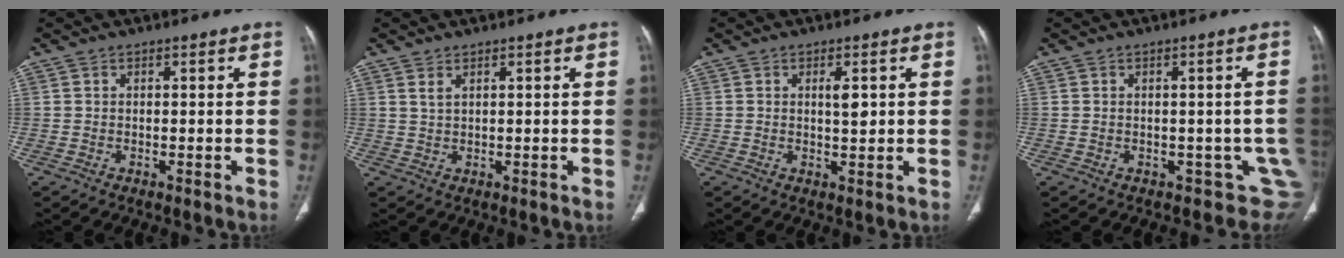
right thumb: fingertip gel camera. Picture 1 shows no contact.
{"total": 1.6, "force": [1.0, 0.5, 1.0], "torque": [-0.022, -0.001, 0.026]}
{"total": 3.3, "force": [0.9, 1.1, 3.0], "torque": [-0.049, -0.006, 0.014]}
{"total": 5.8, "force": [-1.1, 3.9, 4.1], "torque": [-0.016, -0.004, -0.008]}